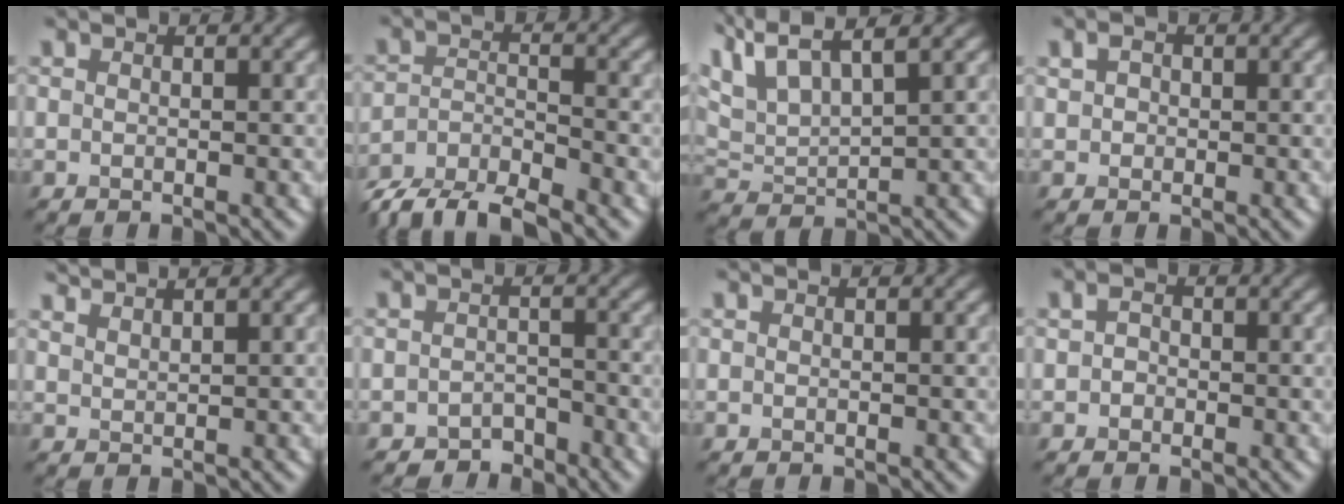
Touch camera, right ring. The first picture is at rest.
{"total": 6.7, "force": [-5.9, 1.7, 2.6], "torque": [-0.052, -0.011, -0.112]}
{"total": 7.3, "force": [5.5, 2.0, 4.4], "torque": [-0.106, 0.020, 0.097]}
{"total": 1.2, "force": [0.3, 1.1, 0.5], "torque": [-0.007, 0.002, 0.003]}
{"total": 2.2, "force": [2.1, 0.3, 0.6], "torque": [-0.002, 0.006, 0.034]}
{"total": 2.1, "force": [-1.9, 0.8, 0.2], "torque": [0.005, 0.008, -0.034]}
{"total": 0.0}
{"total": 1.2, "force": [-0.2, 1.0, 0.5], "torque": [-0.006, -0.001, -0.008]}